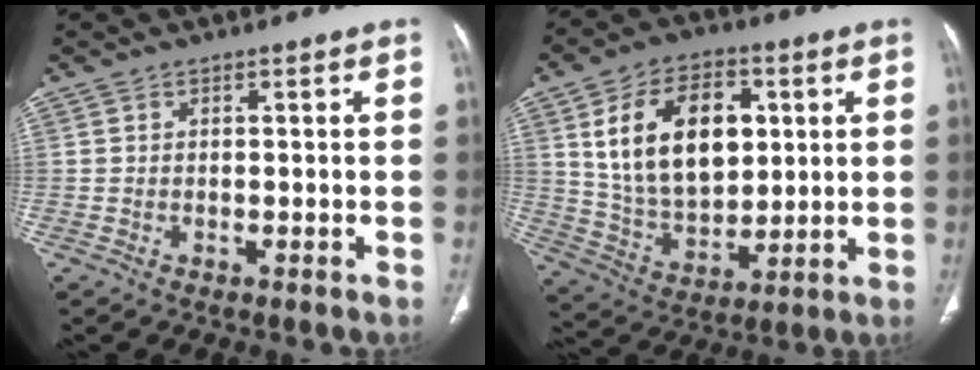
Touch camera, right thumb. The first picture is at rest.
{"total": 19.0, "force": [4.8, 12.0, 13.9], "torque": [-0.198, -0.009, 0.095]}